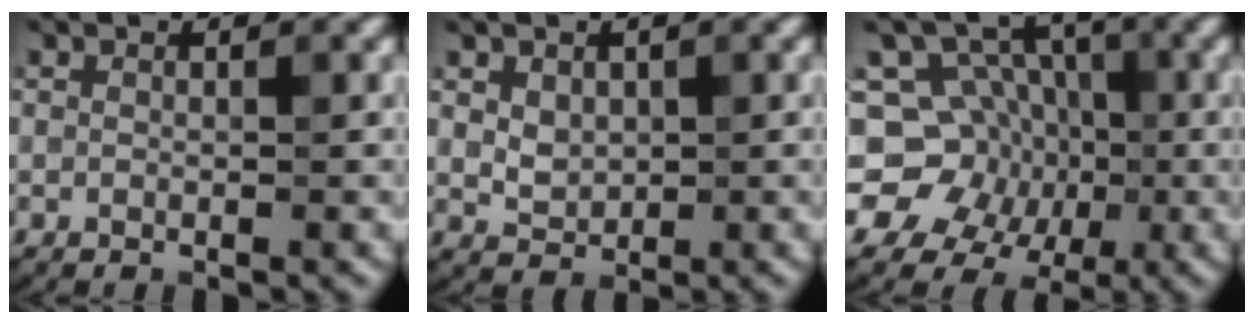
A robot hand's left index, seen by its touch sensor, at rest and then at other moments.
{"total": 1.9, "force": [0.5, 1.5, 1.1], "torque": [-0.021, -0.004, 0.015]}
{"total": 11.7, "force": [-2.6, 10.5, 4.3], "torque": [-0.081, 0.010, -0.072]}